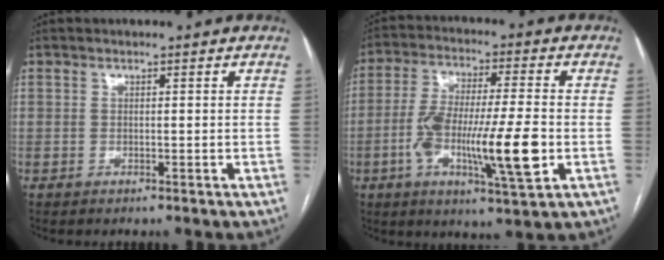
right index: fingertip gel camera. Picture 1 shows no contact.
{"total": 14.7, "force": [-3.5, 1.8, 14.1], "torque": [-0.260, -0.006, -0.058]}